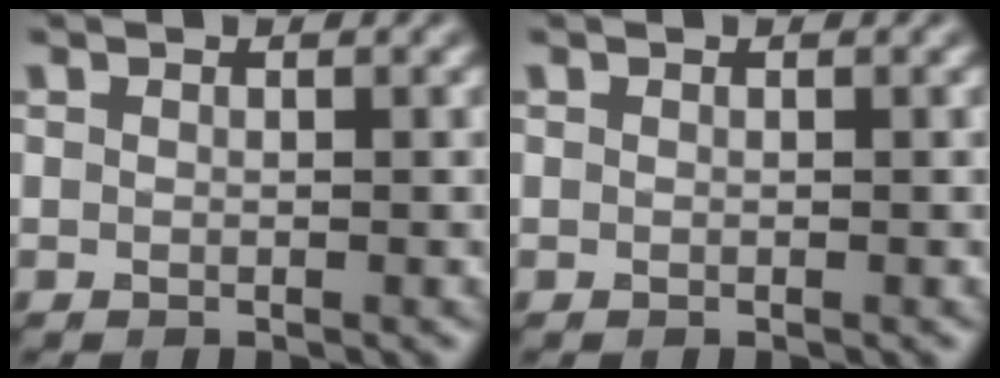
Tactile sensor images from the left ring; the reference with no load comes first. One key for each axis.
{"total": 0.0}